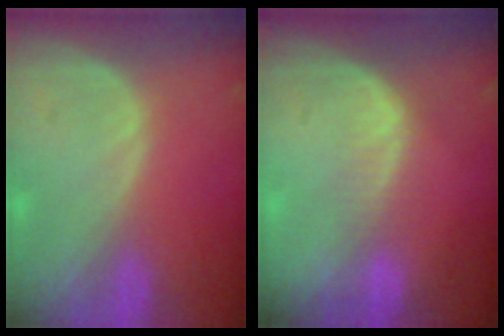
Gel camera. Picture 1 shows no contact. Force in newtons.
{"total": 2.7, "press": 2.3, "slide": 1.5}